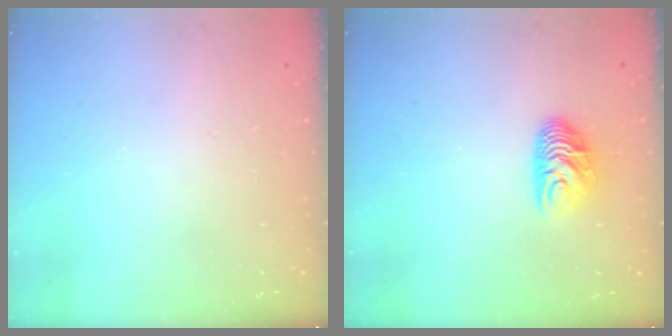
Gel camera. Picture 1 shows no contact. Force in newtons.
{"total": 7.9, "press": 7.8, "slide": 1.0}